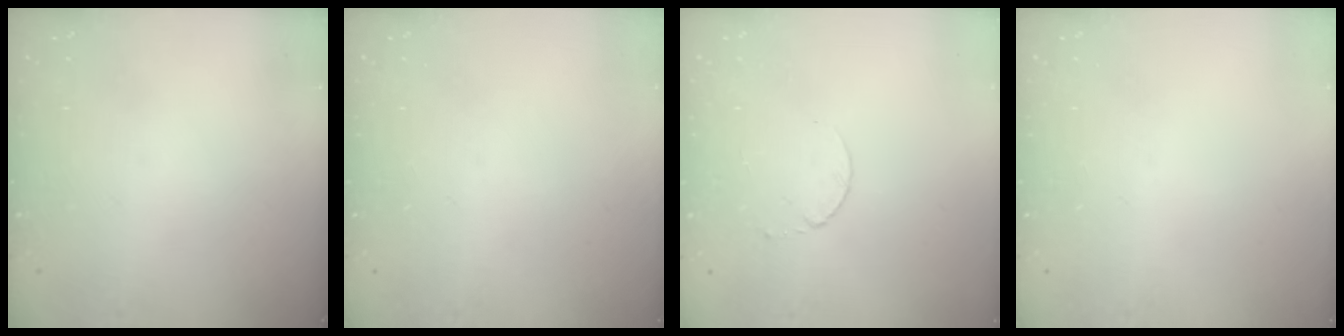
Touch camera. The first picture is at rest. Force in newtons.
{"total": 0.0}
{"total": 2.6, "press": 2.6, "slide": 0.3}
{"total": 0.0}